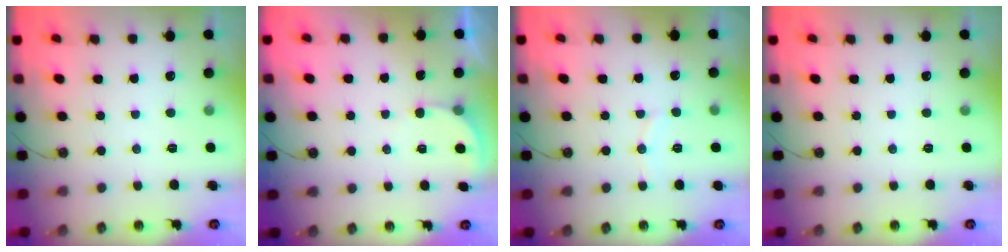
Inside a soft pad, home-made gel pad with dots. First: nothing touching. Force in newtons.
{"total": 2.7, "press": 2.7, "slide": 0.3}
{"total": 4.8, "press": 4.8, "slide": 0.6}
{"total": 0.0}